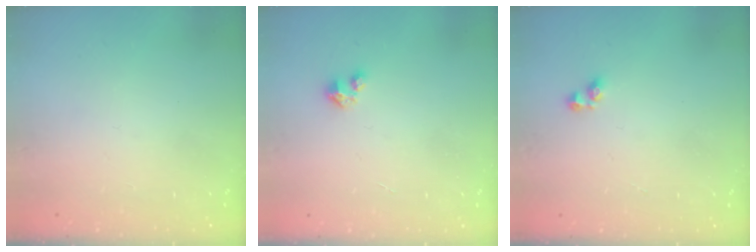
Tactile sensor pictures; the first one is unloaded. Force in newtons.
{"total": 1.6, "press": 1.6, "slide": 0.2}
{"total": 2.9, "press": 2.9, "slide": 0.4}